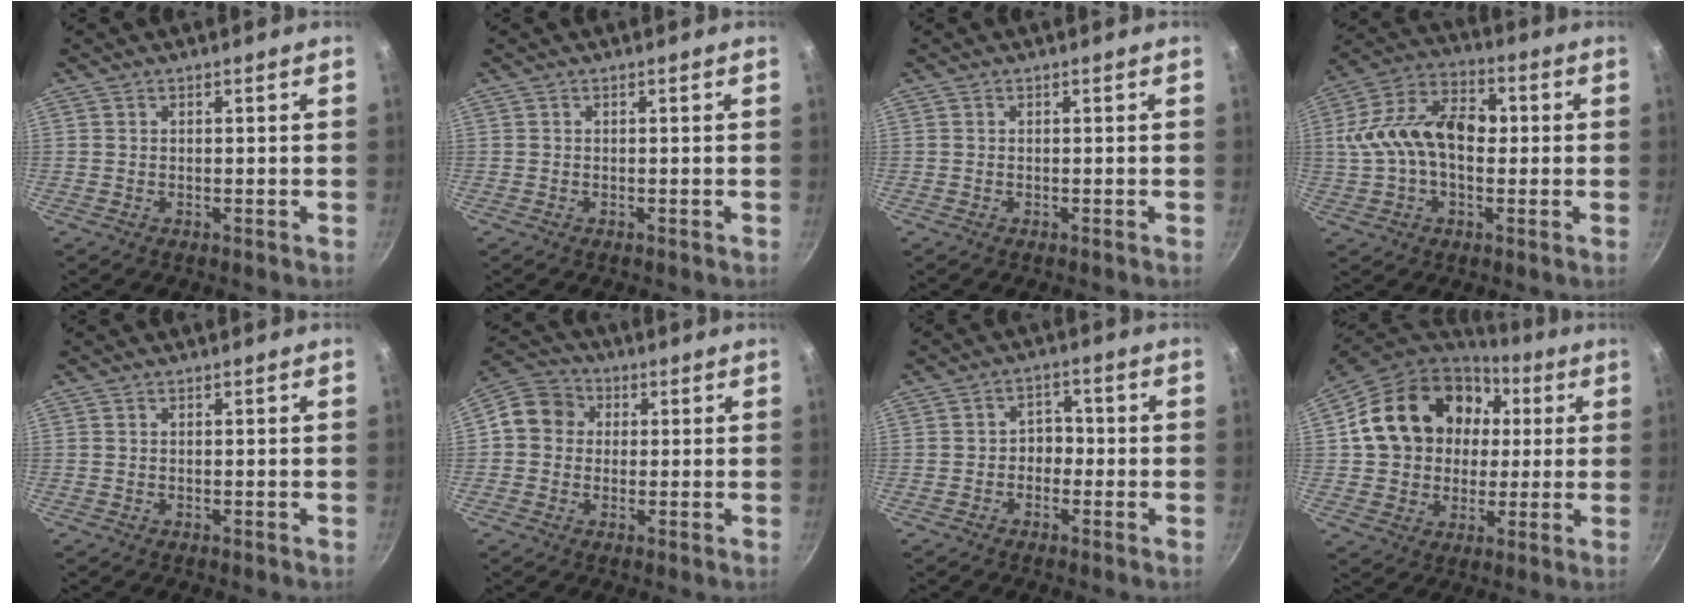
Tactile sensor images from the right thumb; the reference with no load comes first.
{"total": 0.0}
{"total": 0.0}
{"total": 15.8, "force": [0.5, 10.3, 11.9], "torque": [-0.187, 0.036, -0.010]}
{"total": 0.0}
{"total": 8.3, "force": [0.9, 7.5, 3.5], "torque": [-0.031, 0.019, -0.005]}
{"total": 3.4, "force": [-1.1, 2.8, 1.7], "torque": [0.009, 0.019, -0.025]}
{"total": 21.2, "force": [4.6, 17.1, 11.7], "torque": [-0.186, 0.031, 0.083]}